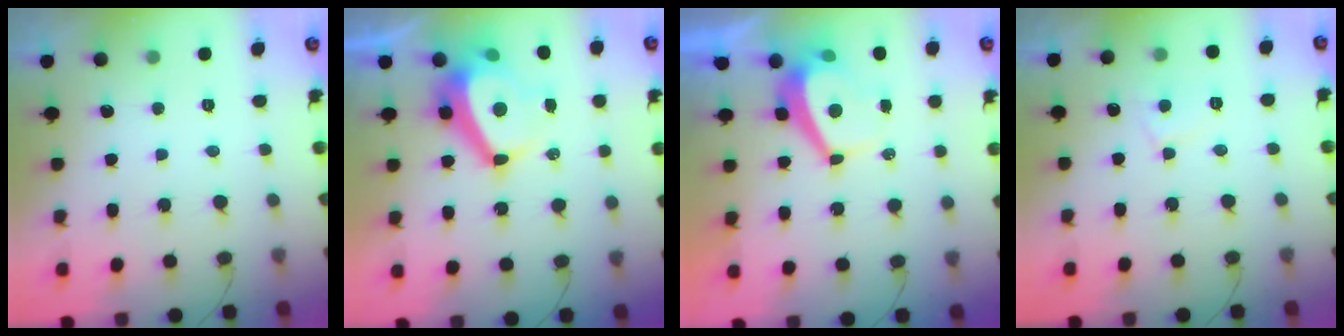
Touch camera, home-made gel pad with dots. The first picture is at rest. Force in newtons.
{"total": 9.9, "press": 9.3, "slide": 3.5}
{"total": 4.7, "press": 4.7, "slide": 0.5}
{"total": 4.5, "press": 4.5, "slide": 0.5}